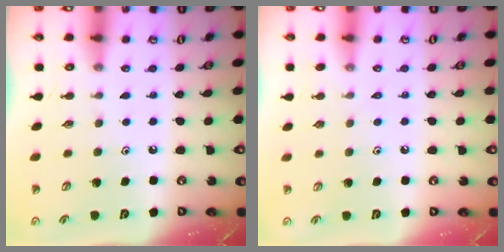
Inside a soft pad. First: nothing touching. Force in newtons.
{"total": 2.5, "press": 2.5, "slide": 0.5}